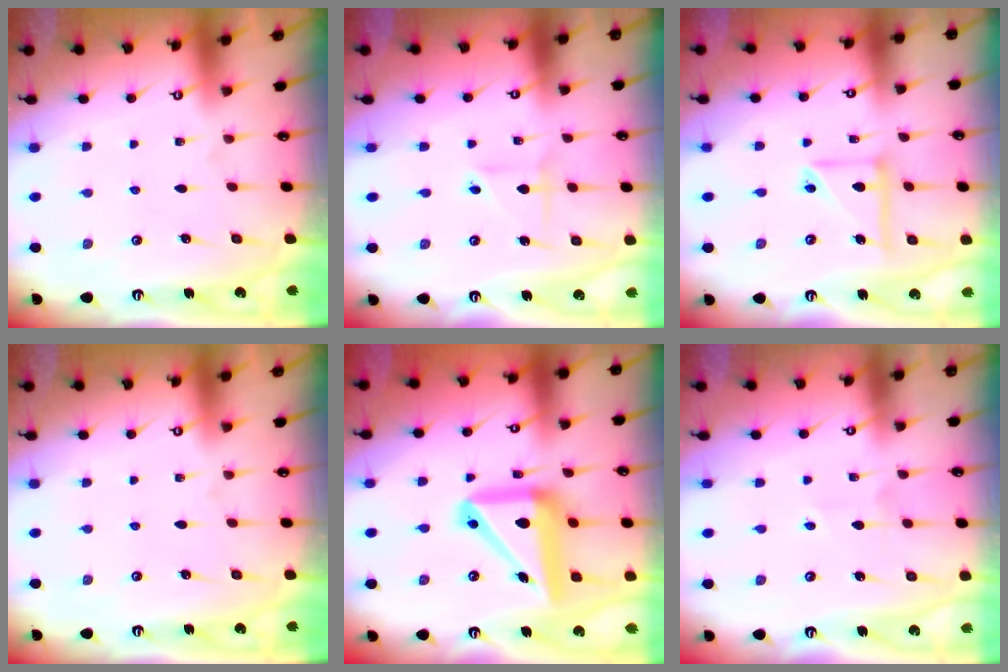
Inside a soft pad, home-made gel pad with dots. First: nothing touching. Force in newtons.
{"total": 2.3, "press": 2.1, "slide": 0.9}
{"total": 10.4, "press": 10.3, "slide": 1.0}
{"total": 0.0}
{"total": 17.7, "press": 17.6, "slide": 2.4}
{"total": 2.8, "press": 2.6, "slide": 0.9}